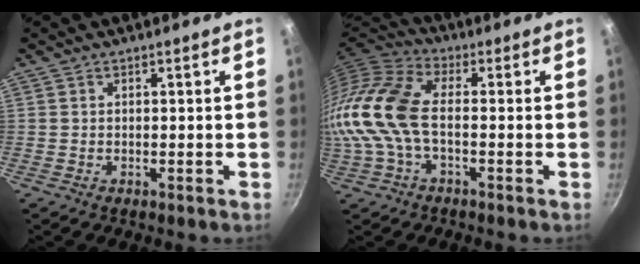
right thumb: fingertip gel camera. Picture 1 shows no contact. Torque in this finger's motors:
{"motor_torque": [-0.28, 1.44, 1.79, -0.96, 0.33]}